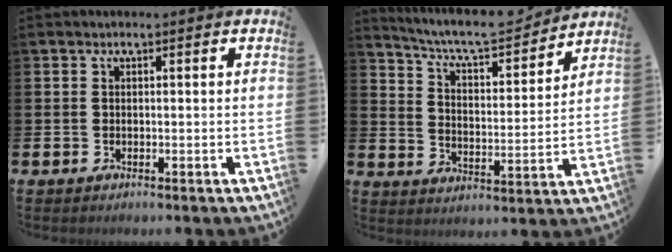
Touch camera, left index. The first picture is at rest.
{"total": 8.3, "force": [7.6, 1.5, 2.9], "torque": [-0.083, -0.050, 0.130]}